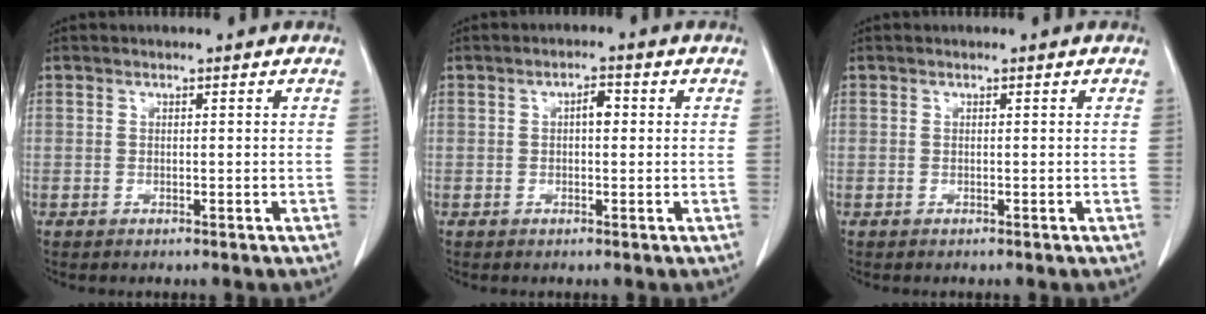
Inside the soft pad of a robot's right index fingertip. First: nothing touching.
{"total": 2.2, "force": [0.3, 1.0, 2.0], "torque": [-0.028, 0.007, 0.002]}
{"total": 0.0}